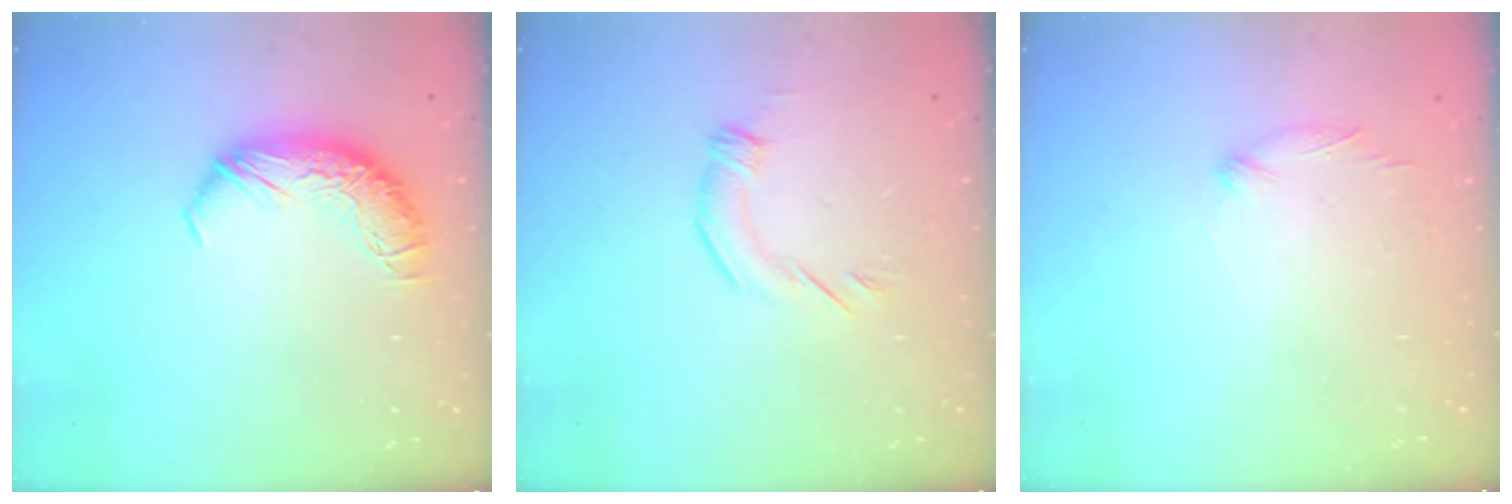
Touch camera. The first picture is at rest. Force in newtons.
{"total": 2.7, "press": 2.4, "slide": 1.1}
{"total": 7.5, "press": 7.4, "slide": 0.7}